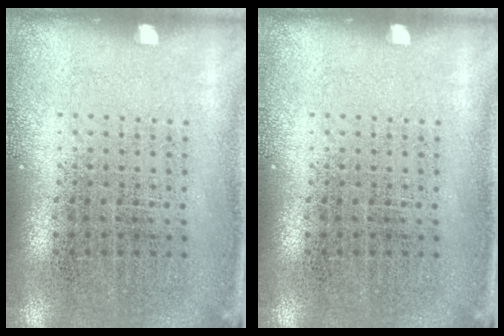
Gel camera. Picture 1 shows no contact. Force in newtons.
{"total": 0.0}